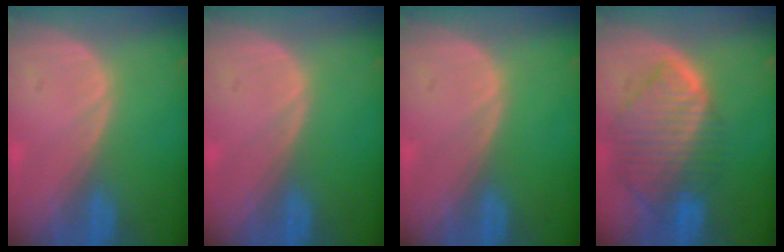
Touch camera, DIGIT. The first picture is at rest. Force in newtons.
{"total": 0.0}
{"total": 0.0}
{"total": 10.1, "press": 8.5, "slide": 5.3}